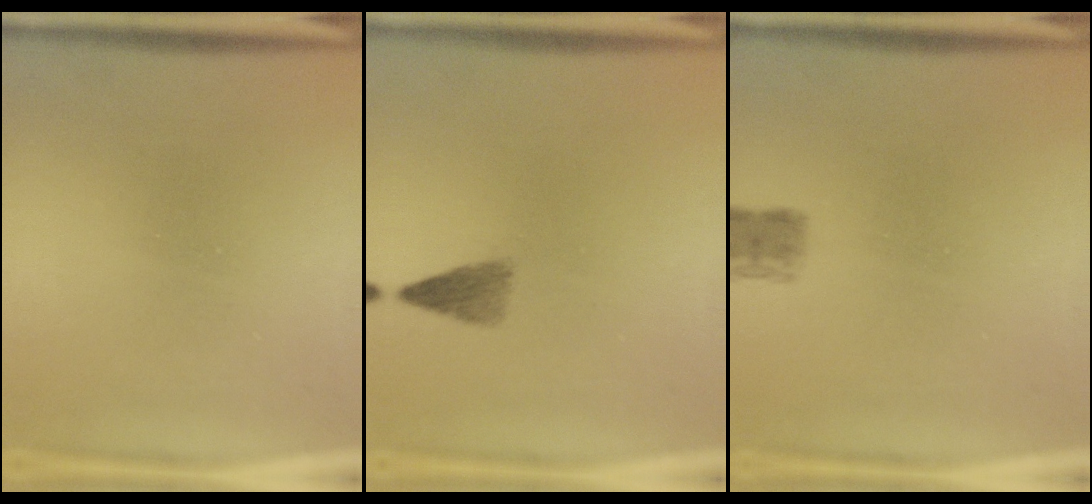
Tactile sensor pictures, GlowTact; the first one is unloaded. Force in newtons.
{"total": 2.2}
{"total": 2.6}